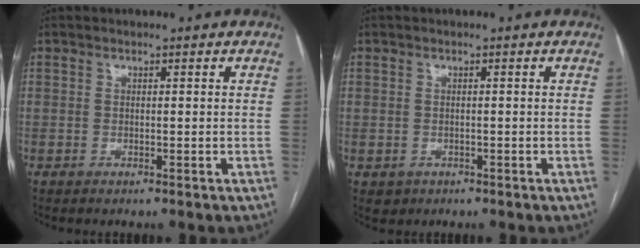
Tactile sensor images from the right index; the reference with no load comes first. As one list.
[{"total": 1.7, "force": [-0.5, 1.6, 0.1], "torque": [-0.001, 0.005, -0.001]}]